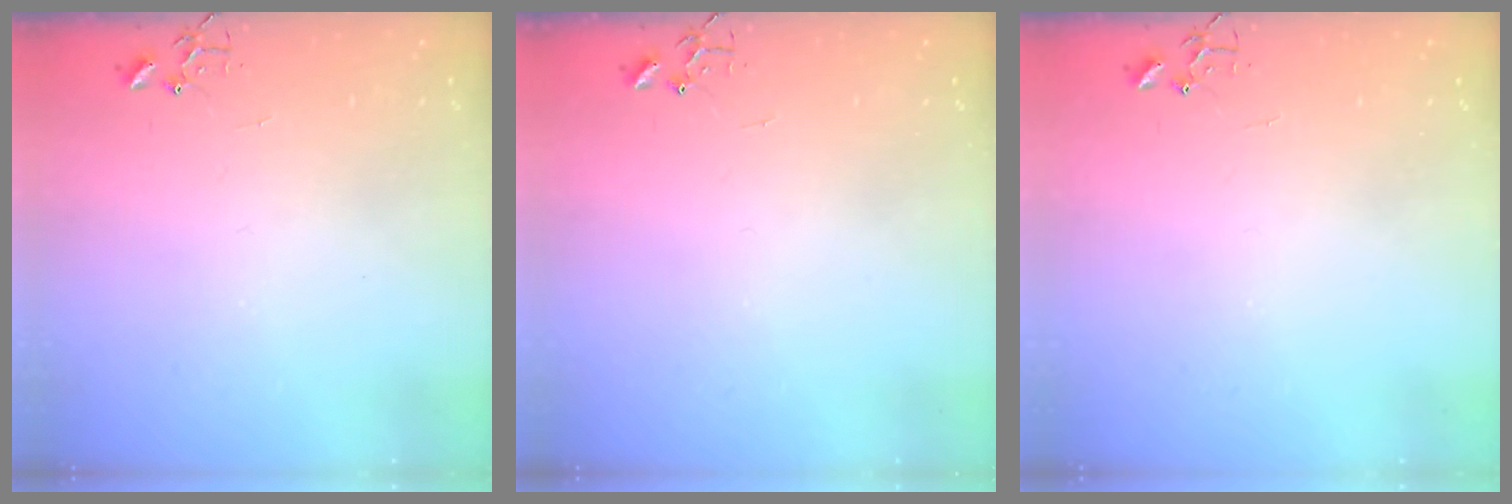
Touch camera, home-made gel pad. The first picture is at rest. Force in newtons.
{"total": 0.0}
{"total": 0.0}